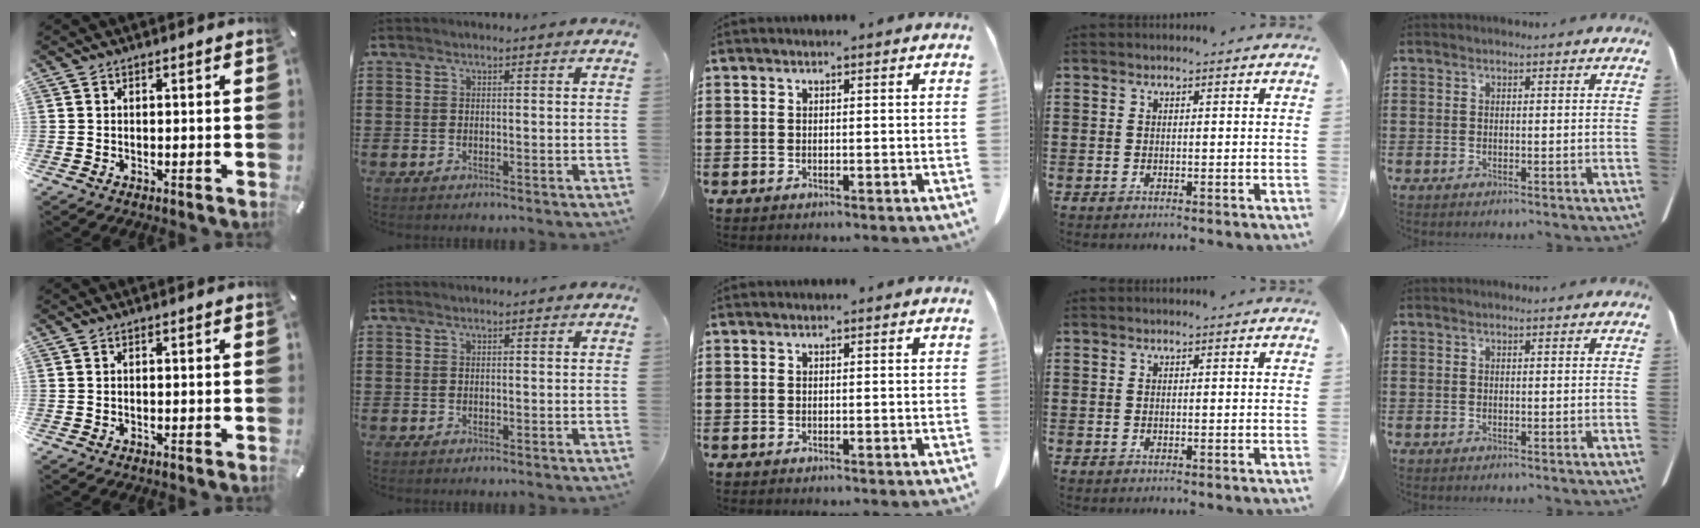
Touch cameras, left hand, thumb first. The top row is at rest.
{}